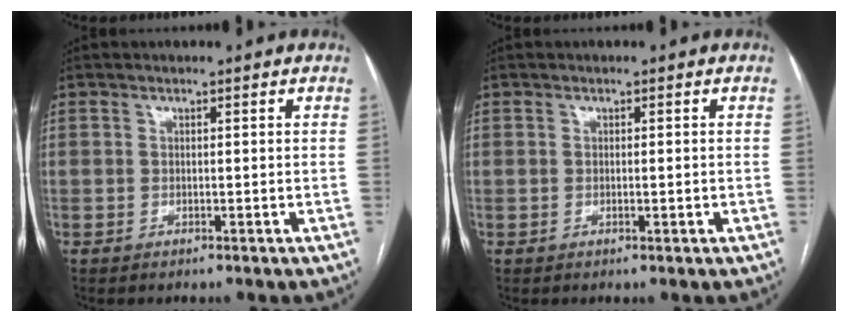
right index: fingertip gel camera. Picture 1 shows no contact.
{"total": 0.8, "force": [-0.1, 0.1, 0.8], "torque": [-0.015, -0.002, 0.001]}